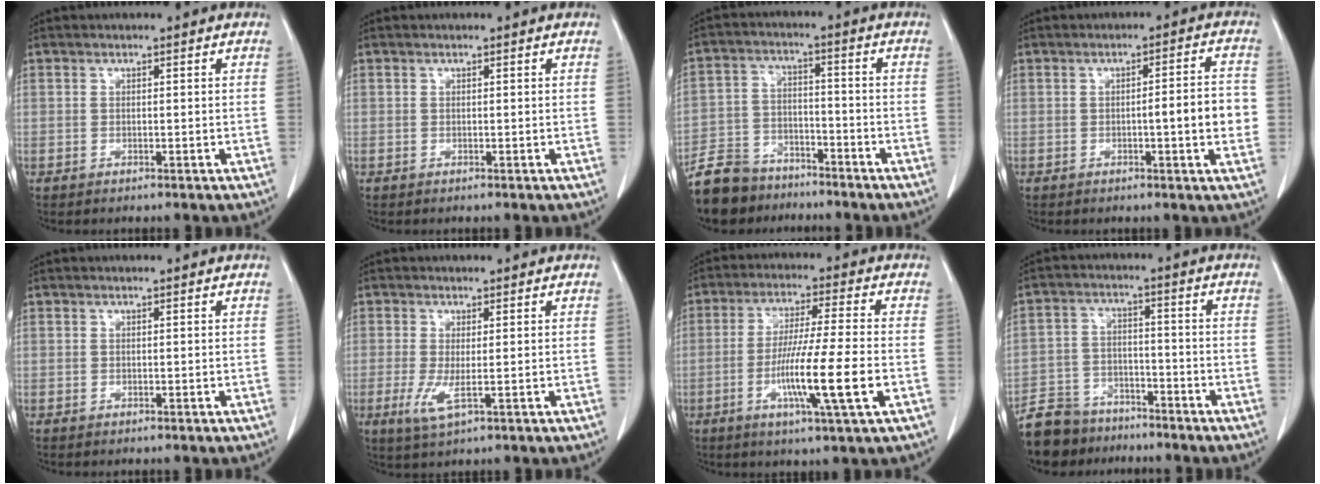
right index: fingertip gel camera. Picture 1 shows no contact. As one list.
[{"total": 0.0}, {"total": 10.1, "force": [-8.4, 5.2, 2.1], "torque": [-0.053, 0.005, -0.151]}, {"total": 6.3, "force": [-0.9, 0.6, 6.3], "torque": [-0.083, 0.008, -0.014]}, {"total": 0.0}, {"total": 3.9, "force": [-0.9, 0.7, 3.7], "torque": [-0.082, -0.012, -0.013]}, {"total": 11.6, "force": [-3.3, -0.6, 11.1], "torque": [-0.204, -0.016, -0.066]}, {"total": 9.7, "force": [-8.2, 5.0, 1.4], "torque": [-0.035, 0.009, -0.142]}]